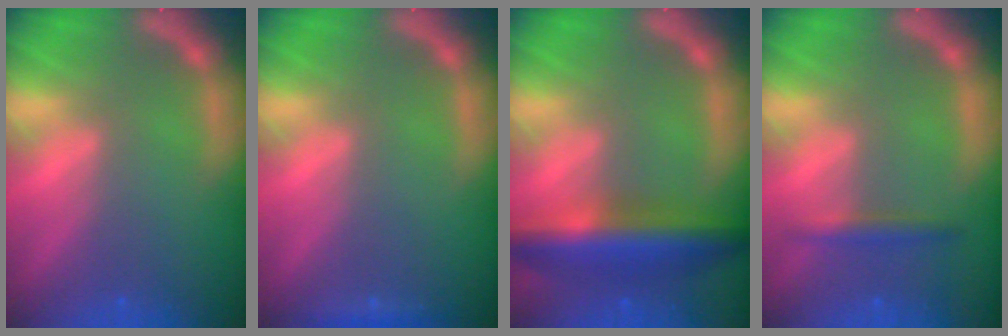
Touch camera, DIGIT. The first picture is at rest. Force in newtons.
{"total": 0.9}
{"total": 7.5}
{"total": 1.9}